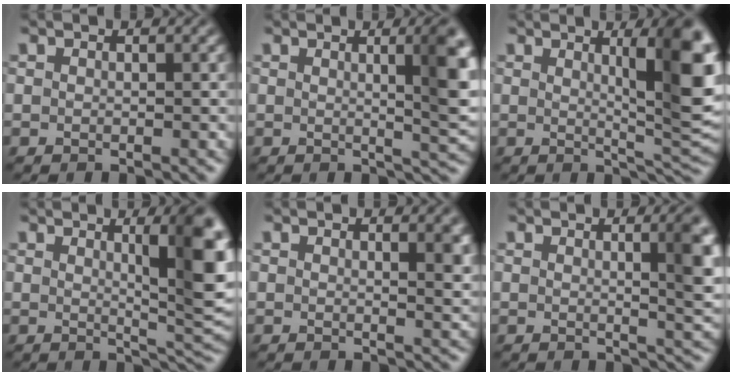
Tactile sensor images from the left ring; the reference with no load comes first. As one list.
[{"total": 7.4, "force": [1.4, 2.1, 7.0], "torque": [-0.056, 0.006, 0.018]}, {"total": 10.2, "force": [2.5, 2.4, 9.6], "torque": [-0.106, 0.003, 0.038]}, {"total": 9.3, "force": [2.2, 2.2, 8.7], "torque": [-0.096, 0.003, 0.035]}, {"total": 3.0, "force": [1.2, 1.1, 2.5], "torque": [-0.019, 0.001, 0.015]}, {"total": 5.9, "force": [1.1, 1.9, 5.5], "torque": [-0.038, 0.007, 0.013]}]